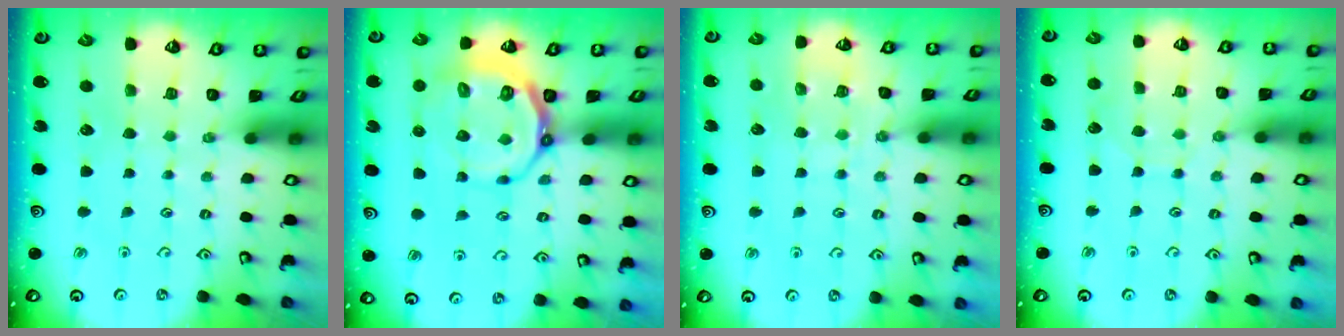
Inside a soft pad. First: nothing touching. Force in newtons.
{"total": 11.7, "press": 11.2, "slide": 3.2}
{"total": 7.3, "press": 7.3, "slide": 0.8}
{"total": 4.5, "press": 4.5, "slide": 0.5}